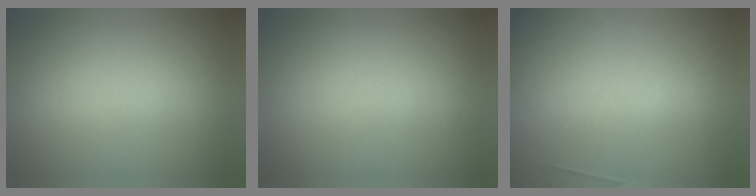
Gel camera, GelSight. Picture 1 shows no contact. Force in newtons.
{"total": 0.0}
{"total": 4.7}